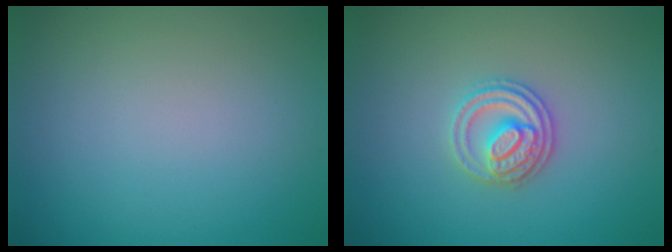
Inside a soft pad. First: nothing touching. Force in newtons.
{"total": 3.2, "press": 2.9, "slide": 1.2}